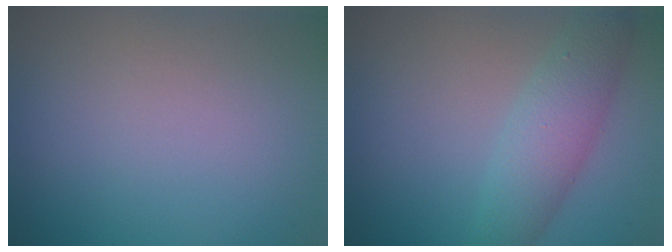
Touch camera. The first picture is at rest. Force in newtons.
{"total": 4.0, "press": 4.0, "slide": 0.1}